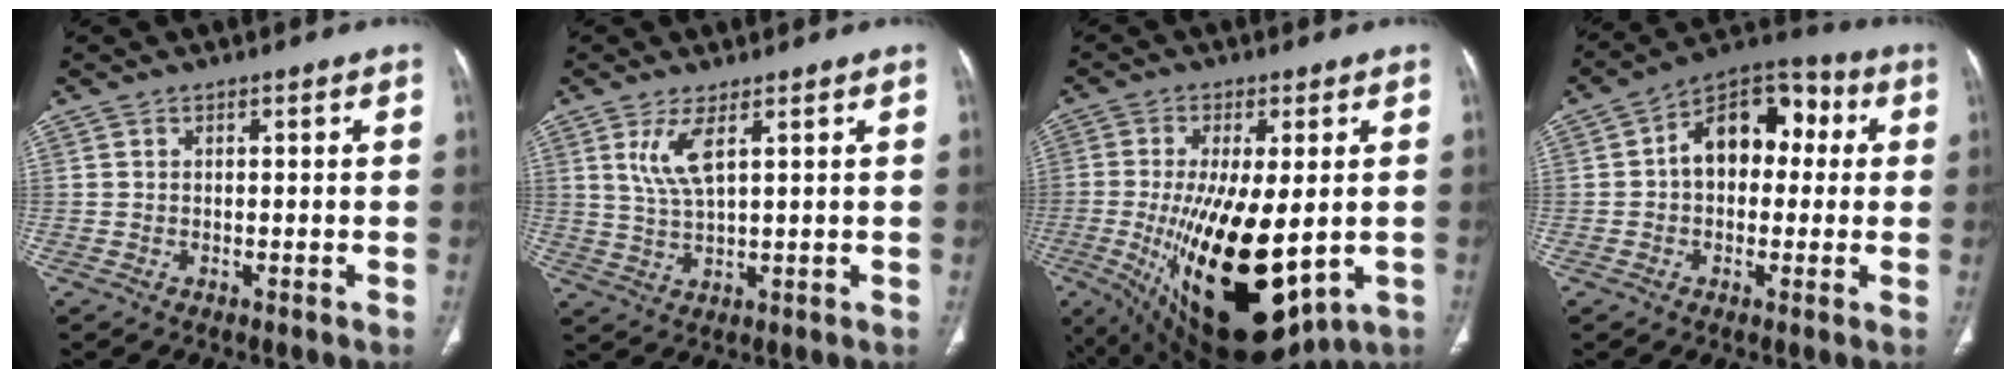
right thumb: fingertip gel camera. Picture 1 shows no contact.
{"total": 5.5, "force": [2.4, 1.3, 4.8], "torque": [-0.107, -0.018, 0.059]}
{"total": 23.8, "force": [-4.0, 9.9, 21.3], "torque": [-0.367, -0.031, -0.030]}
{"total": 13.8, "force": [1.8, 9.3, 10.0], "torque": [-0.110, 0.038, 0.013]}